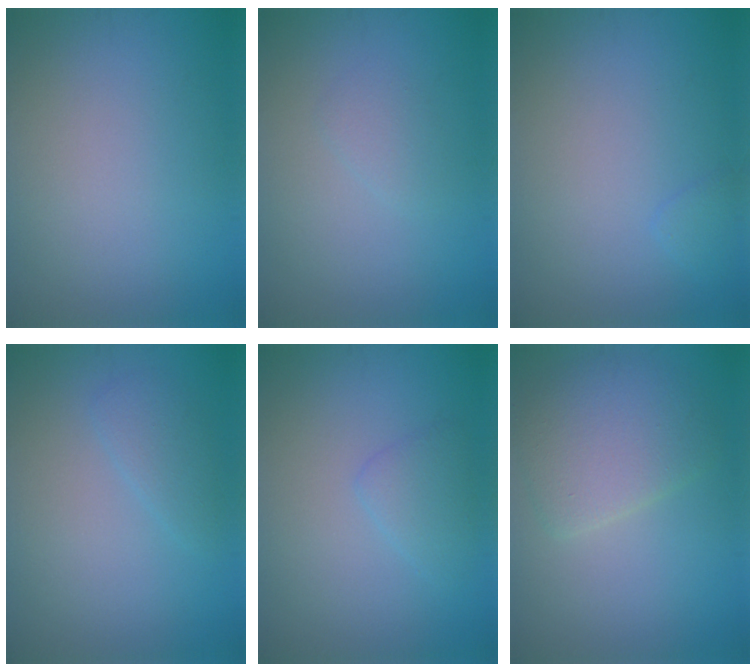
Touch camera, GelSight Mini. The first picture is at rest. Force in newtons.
{"total": 1.1, "press": 1.1, "slide": 0.1}
{"total": 0.9, "press": 0.9, "slide": 0.1}
{"total": 1.6, "press": 1.6, "slide": 0.2}
{"total": 1.8, "press": 1.8, "slide": 0.2}
{"total": 4.4, "press": 4.4, "slide": 0.4}